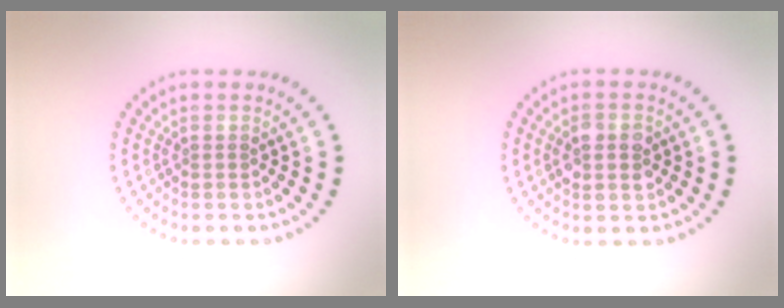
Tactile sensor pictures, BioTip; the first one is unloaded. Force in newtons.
{"total": 2.9, "press": 2.9, "slide": 0.2}